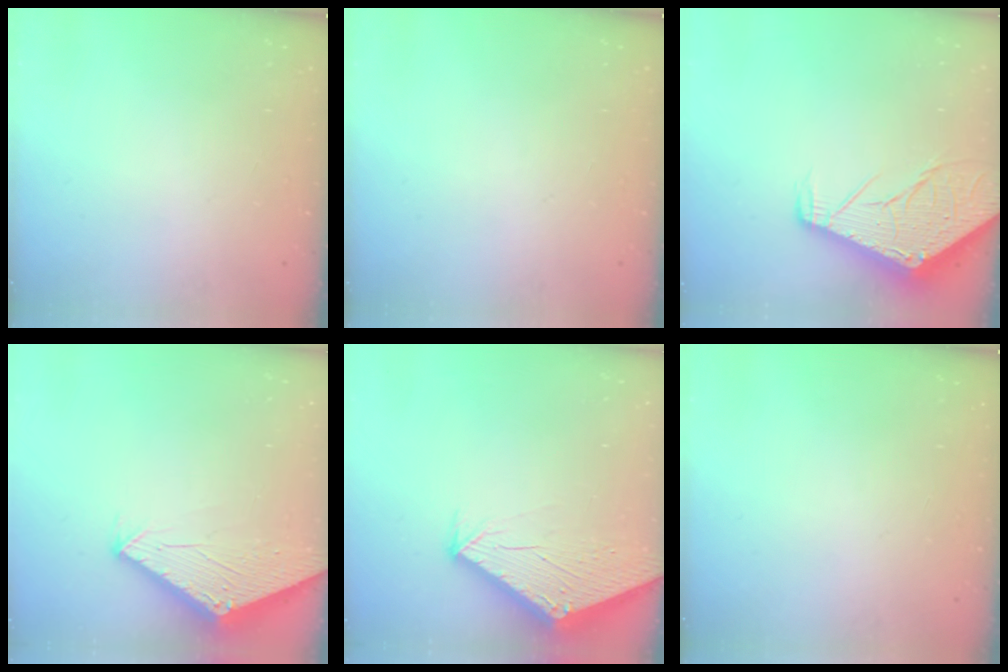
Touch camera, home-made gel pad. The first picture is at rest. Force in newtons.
{"total": 0.0}
{"total": 10.4, "press": 10.3, "slide": 1.3}
{"total": 2.9, "press": 2.9, "slide": 0.2}
{"total": 2.5, "press": 2.5, "slide": 0.1}
{"total": 0.0}